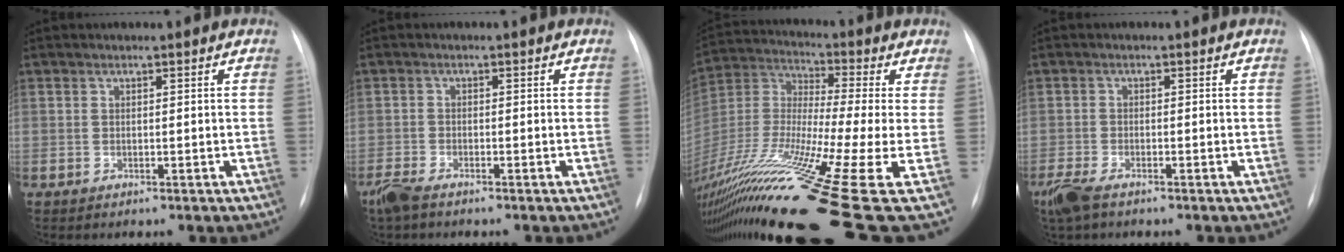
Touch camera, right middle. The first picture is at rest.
{"total": 3.3, "force": [-2.7, 0.6, 1.8], "torque": [-0.045, -0.010, -0.052]}
{"total": 24.1, "force": [-11.2, 0.9, 21.3], "torque": [-0.403, -0.051, -0.202]}
{"total": 4.6, "force": [-3.4, 1.3, 2.9], "torque": [-0.068, -0.013, -0.063]}